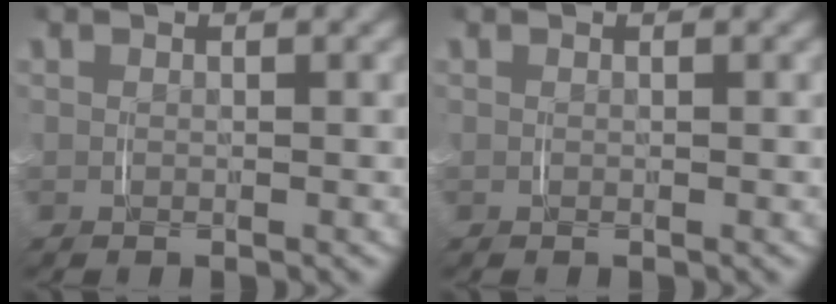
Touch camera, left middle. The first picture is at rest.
{"total": 0.0}